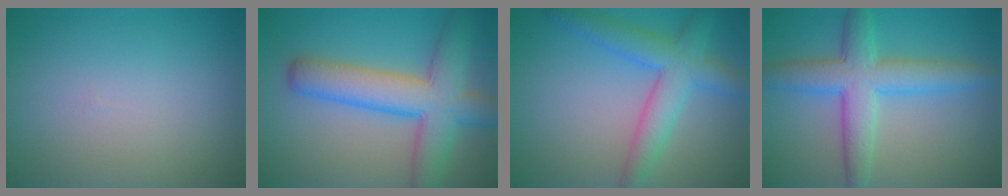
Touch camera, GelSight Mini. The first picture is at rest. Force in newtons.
{"total": 7.9, "press": 7.9, "slide": 0.3}
{"total": 5.1, "press": 5.1, "slide": 0.2}
{"total": 6.1, "press": 6.1, "slide": 0.1}